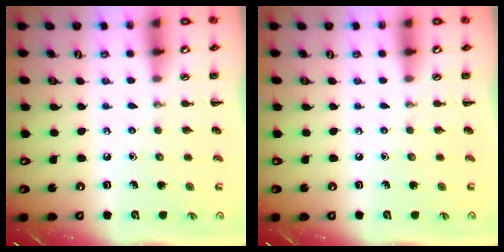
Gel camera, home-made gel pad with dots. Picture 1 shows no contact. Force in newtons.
{"total": 0.0}